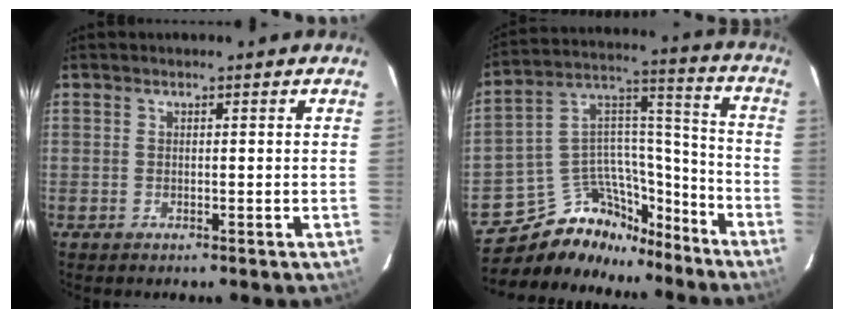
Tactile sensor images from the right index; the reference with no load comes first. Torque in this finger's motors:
{"motor_torque": [-0.21, -0.10, -0.40, -0.21]}